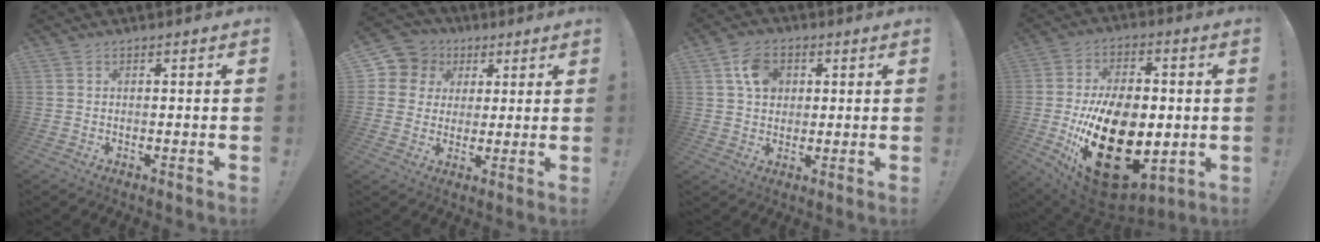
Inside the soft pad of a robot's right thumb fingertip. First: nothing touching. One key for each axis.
{"total": 8.6, "fx": 2.4, "fy": 8.0, "fz": 1.9, "tx": -0.036, "ty": -0.014, "tz": 0.051}
{"total": 8.4, "fx": 2.9, "fy": 6.6, "fz": 4.3, "tx": -0.065, "ty": 0.003, "tz": 0.056}
{"total": 28.4, "fx": -5.4, "fy": 17.2, "fz": 21.9, "tx": -0.382, "ty": 0.011, "tz": -0.065}